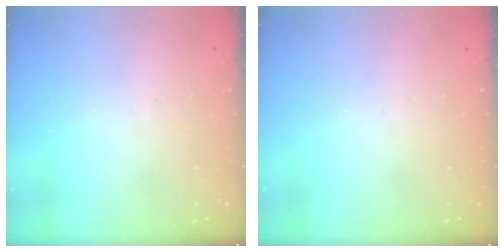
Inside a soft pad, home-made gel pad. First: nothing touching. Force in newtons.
{"total": 0.0}